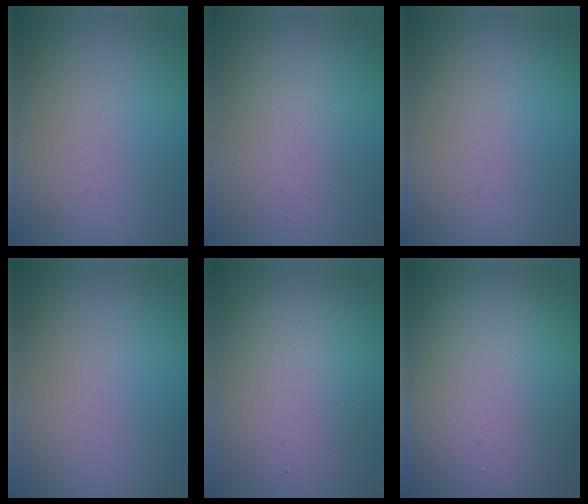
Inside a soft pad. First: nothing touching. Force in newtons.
{"total": 2.2, "press": 2.2, "slide": 0.2}
{"total": 0.0}
{"total": 0.0}
{"total": 5.8, "press": 5.8, "slide": 0.4}
{"total": 14.5, "press": 14.5, "slide": 0.9}